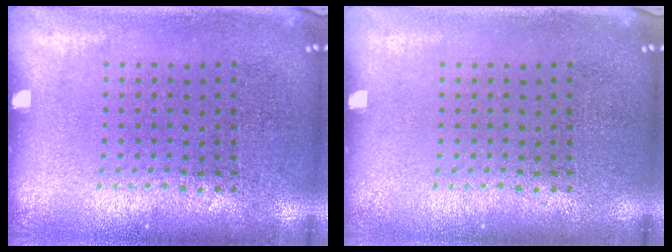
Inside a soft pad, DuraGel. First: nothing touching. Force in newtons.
{"total": 0.0}